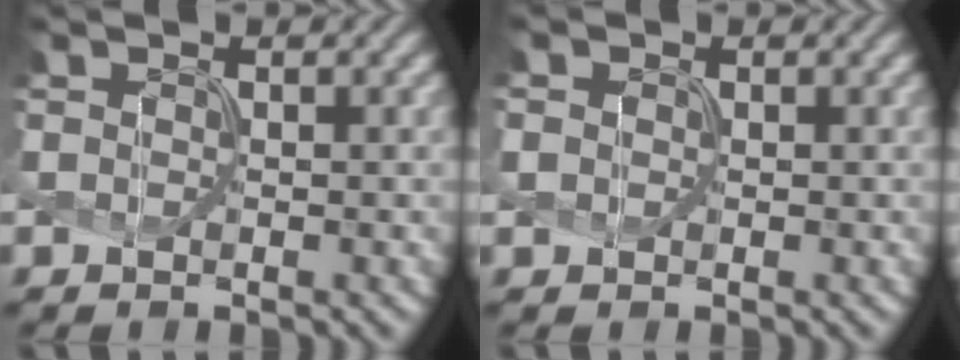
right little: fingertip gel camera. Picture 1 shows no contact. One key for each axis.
{"total": 1.1, "fx": 0.0, "fy": 1.1, "fz": 0.3, "tx": -0.008, "ty": 0.001, "tz": -0.001}